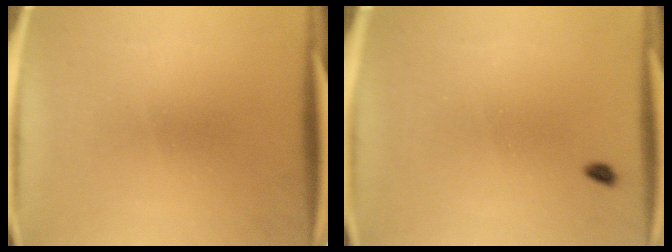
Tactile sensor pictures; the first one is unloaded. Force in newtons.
{"total": 1.1}